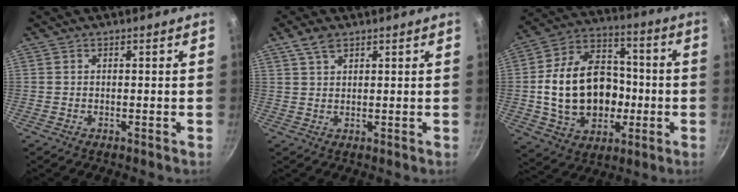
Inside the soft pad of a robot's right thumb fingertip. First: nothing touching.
{"total": 3.8, "force": [2.5, 1.9, 2.2], "torque": [-0.036, -0.005, 0.047]}
{"total": 21.5, "force": [-1.8, 15.8, 14.4], "torque": [-0.213, 0.040, -0.024]}